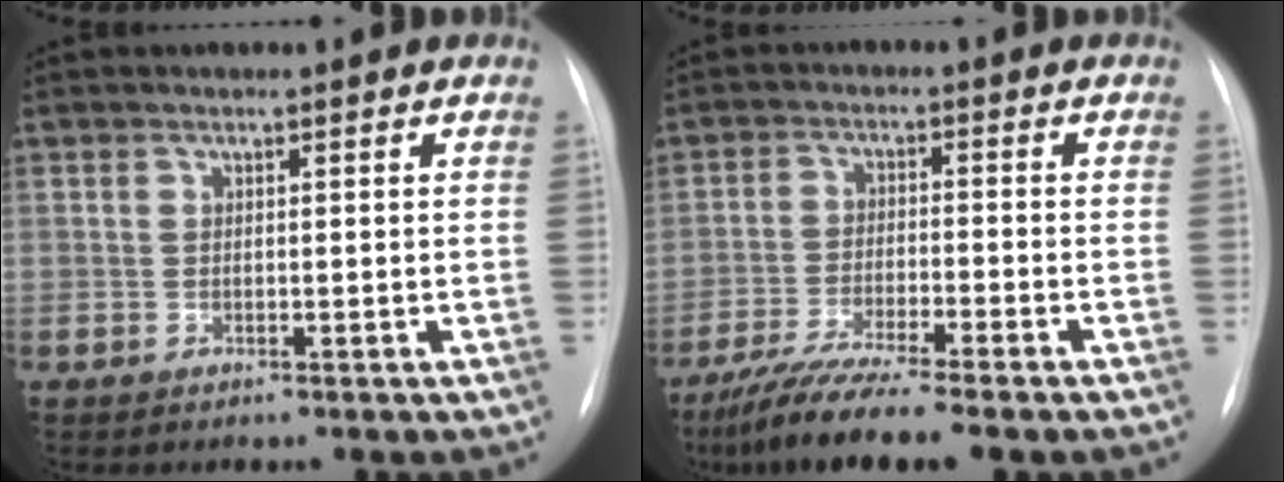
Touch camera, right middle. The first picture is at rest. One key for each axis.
{"total": 9.3, "fx": -7.4, "fy": -0.2, "fz": 5.7, "tx": -0.099, "ty": -0.030, "tz": -0.127}